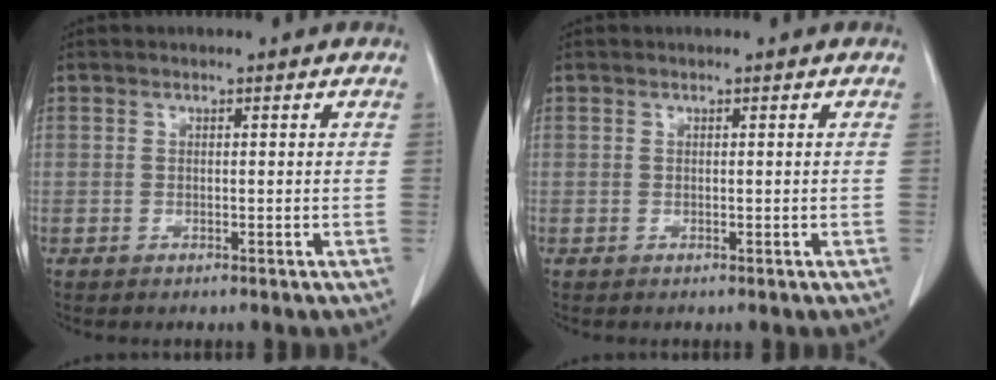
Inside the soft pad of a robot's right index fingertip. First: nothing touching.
{"total": 0.0}